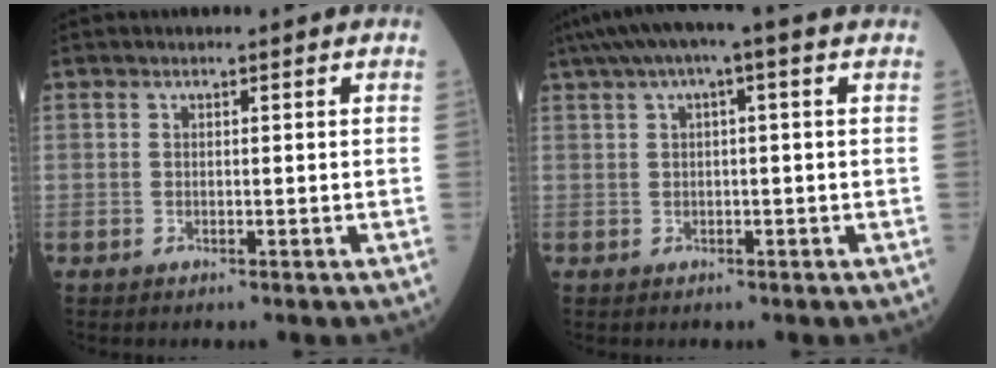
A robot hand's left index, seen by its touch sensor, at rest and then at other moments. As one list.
[{"total": 6.0, "force": [3.2, 0.2, 5.1], "torque": [-0.087, 0.041, 0.052]}]